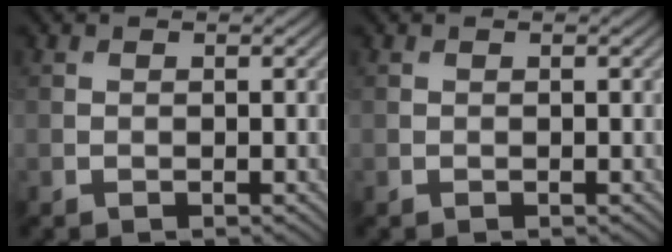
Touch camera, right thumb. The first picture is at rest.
{"total": 0.0}